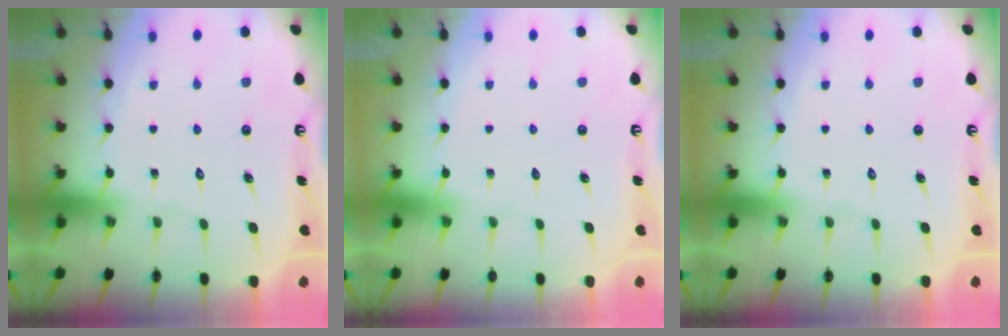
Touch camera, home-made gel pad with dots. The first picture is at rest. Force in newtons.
{"total": 0.0}
{"total": 0.0}